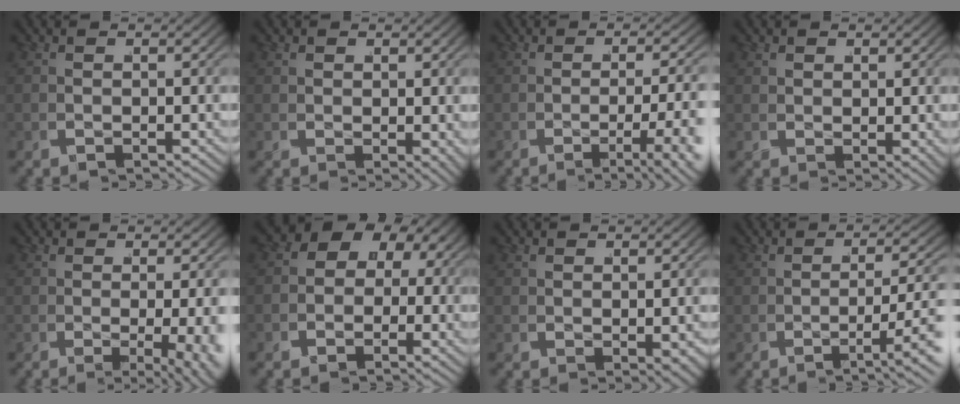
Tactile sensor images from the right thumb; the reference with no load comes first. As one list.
[{"total": 0.6, "force": [0.5, 0.2, 0.4], "torque": [-0.001, -0.002, 0.013]}, {"total": 5.5, "force": [-2.2, 1.4, 4.9], "torque": [-0.065, 0.006, -0.042]}, {"total": 0.9, "force": [0.9, -0.1, 0.0], "torque": [0.008, 0.003, 0.018]}, {"total": 5.1, "force": [-1.4, 1.5, 4.6], "torque": [-0.074, -0.017, -0.017]}, {"total": 5.2, "force": [0.1, 4.4, 2.7], "torque": [-0.062, 0.000, -0.009]}, {"total": 0.7, "force": [0.0, 0.3, 0.6], "torque": [-0.009, -0.007, 0.009]}, {"total": 4.2, "force": [-1.7, 0.9, 3.8], "torque": [-0.062, 0.011, -0.037]}]